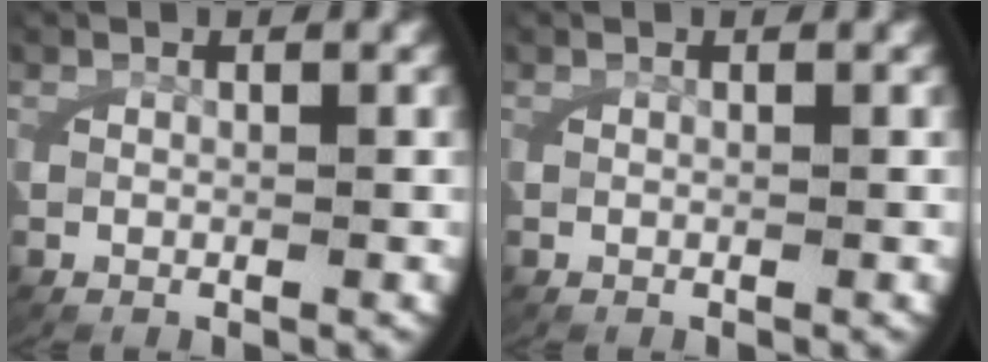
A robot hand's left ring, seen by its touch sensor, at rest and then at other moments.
{"total": 0.0}